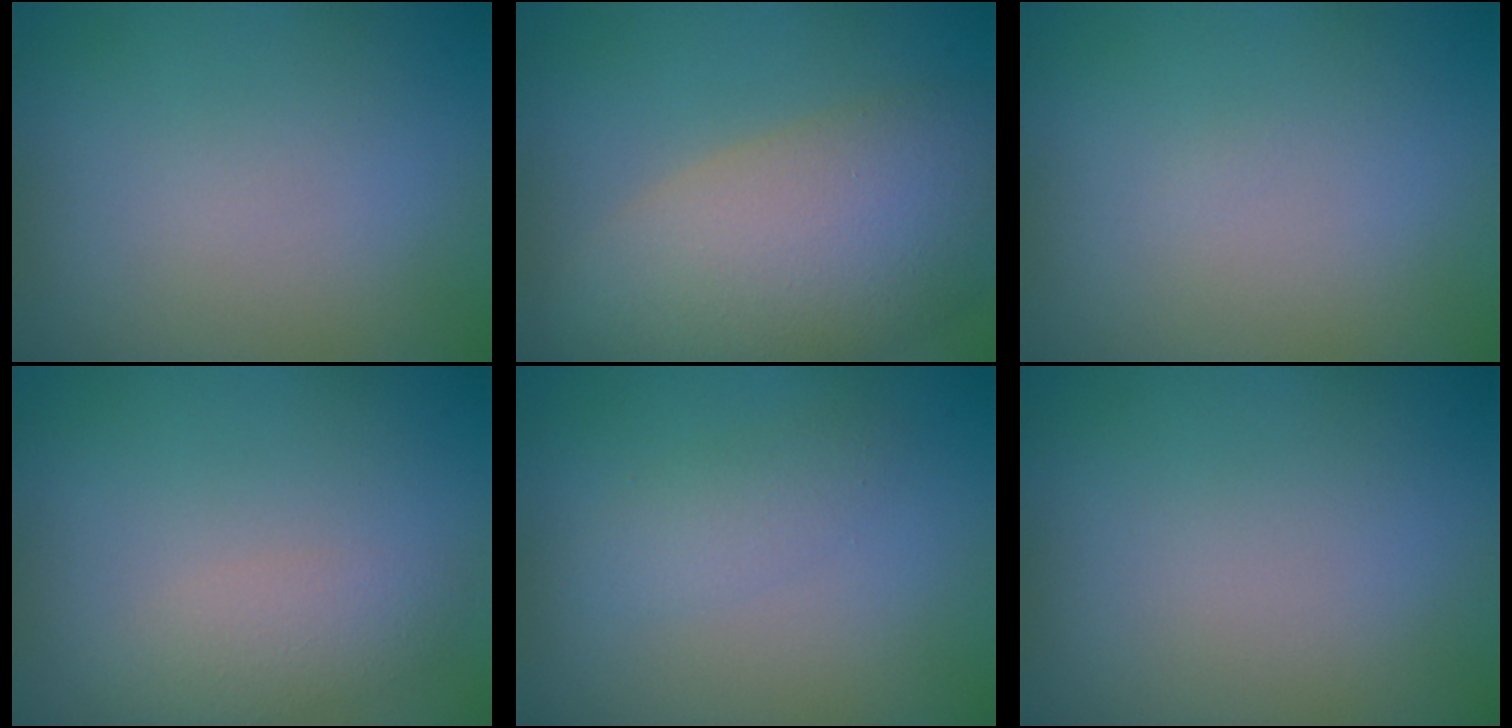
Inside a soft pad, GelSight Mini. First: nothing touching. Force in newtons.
{"total": 10.3, "press": 10.3, "slide": 0.8}
{"total": 0.0}
{"total": 1.9, "press": 1.9, "slide": 0.0}
{"total": 1.7, "press": 1.7, "slide": 0.1}
{"total": 0.0}